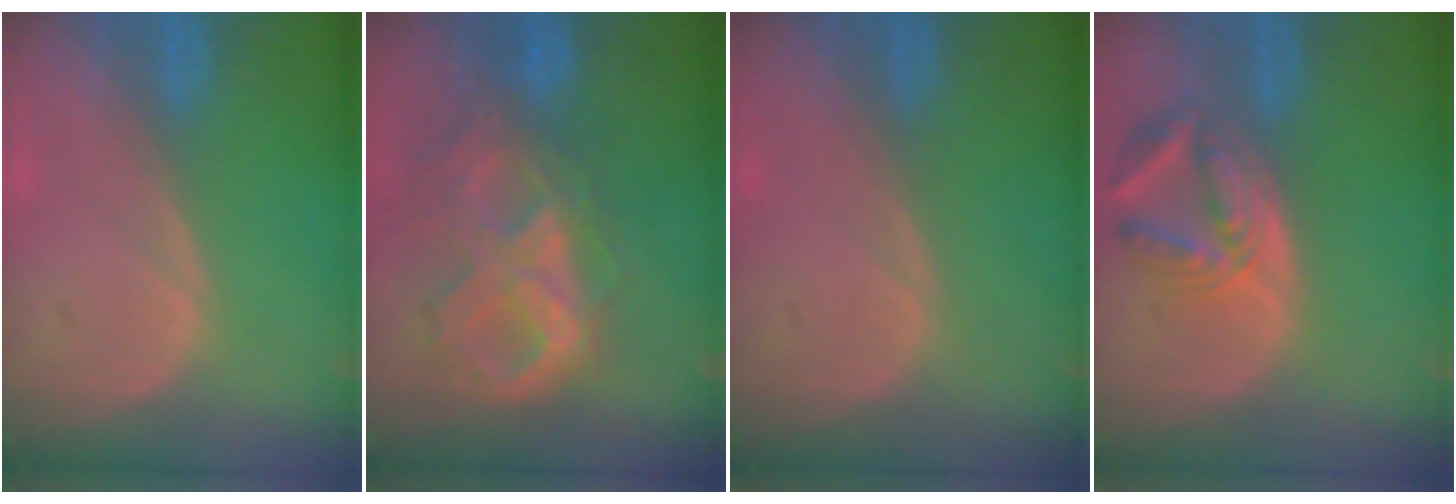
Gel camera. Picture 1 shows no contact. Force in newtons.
{"total": 10.6, "press": 9.0, "slide": 5.7}
{"total": 0.0}
{"total": 6.5, "press": 6.4, "slide": 1.3}